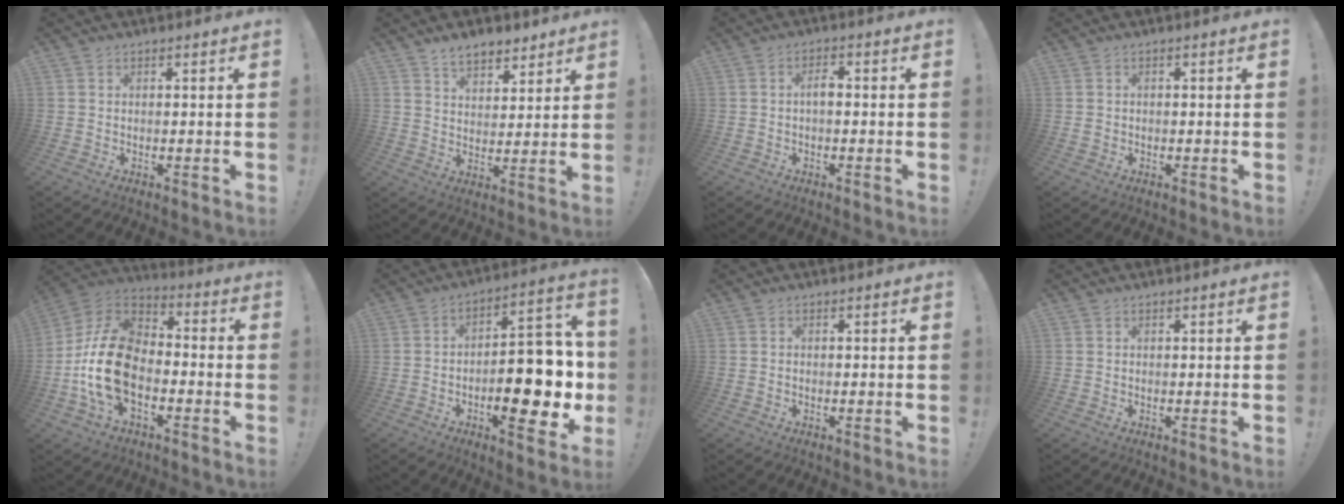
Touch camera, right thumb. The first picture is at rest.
{"total": 7.7, "force": [5.8, 4.1, 3.0], "torque": [-0.033, -0.038, 0.106]}
{"total": 3.3, "force": [-0.3, 1.3, 2.9], "torque": [-0.057, 0.010, -0.008]}
{"total": 1.2, "force": [-0.4, 1.0, 0.5], "torque": [-0.009, 0.005, -0.008]}
{"total": 20.2, "force": [-5.4, 13.0, 14.6], "torque": [-0.287, 0.043, -0.079]}
{"total": 19.3, "force": [-4.8, 8.7, 16.5], "torque": [-0.202, 0.030, -0.064]}
{"total": 0.5, "force": [-0.5, 0.3, 0.1], "torque": [-0.004, 0.002, -0.008]}
{"total": 0.0}